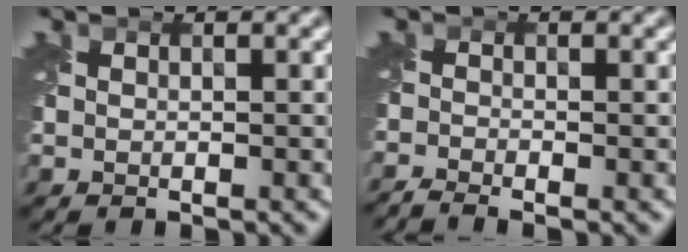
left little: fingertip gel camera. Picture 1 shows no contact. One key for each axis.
{"total": 2.2, "fx": -2.0, "fy": 0.1, "fz": 0.8, "tx": -0.018, "ty": -0.011, "tz": -0.052}